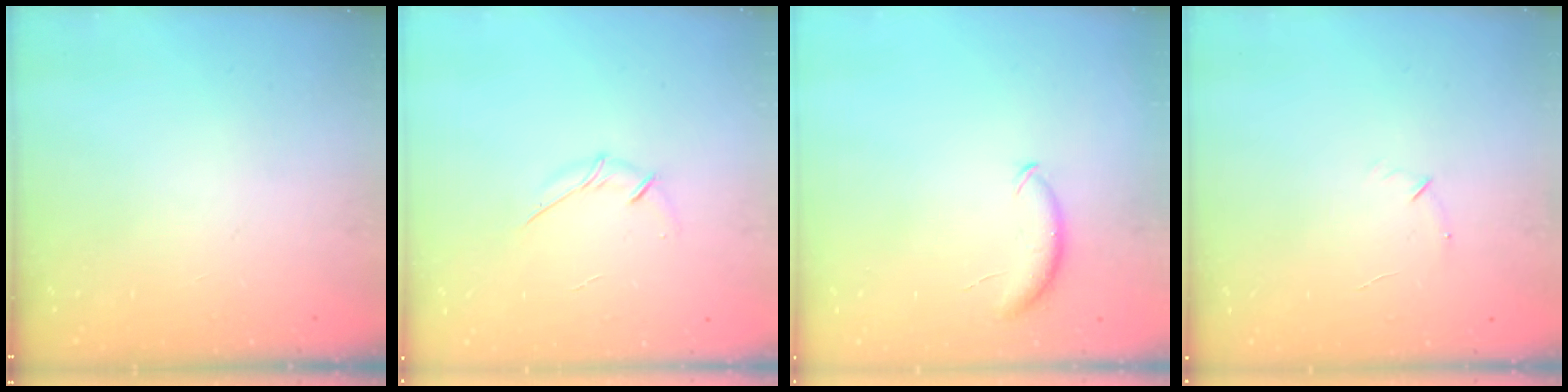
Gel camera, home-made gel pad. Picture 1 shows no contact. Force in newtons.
{"total": 5.4, "press": 5.3, "slide": 1.0}
{"total": 7.4, "press": 7.4, "slide": 1.1}
{"total": 4.3, "press": 4.1, "slide": 1.1}